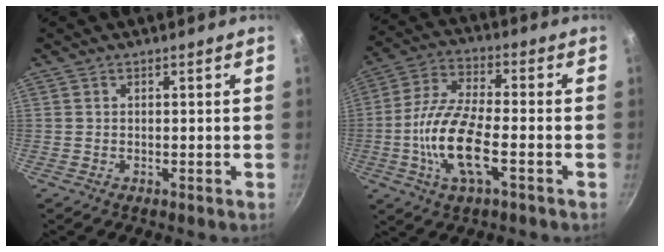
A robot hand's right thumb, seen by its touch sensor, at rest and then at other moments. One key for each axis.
{"total": 14.2, "fx": -3.6, "fy": 5.4, "fz": 12.6, "tx": -0.260, "ty": 0.023, "tz": -0.070}